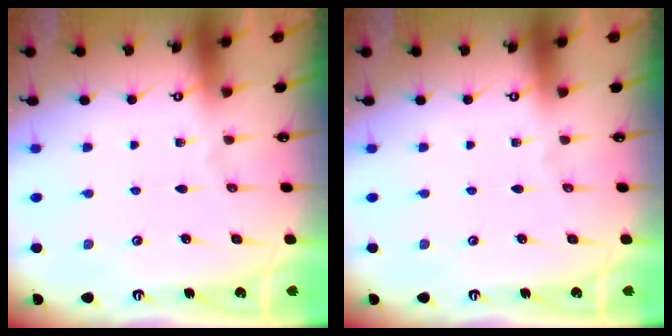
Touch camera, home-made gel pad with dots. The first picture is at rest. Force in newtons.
{"total": 0.0}